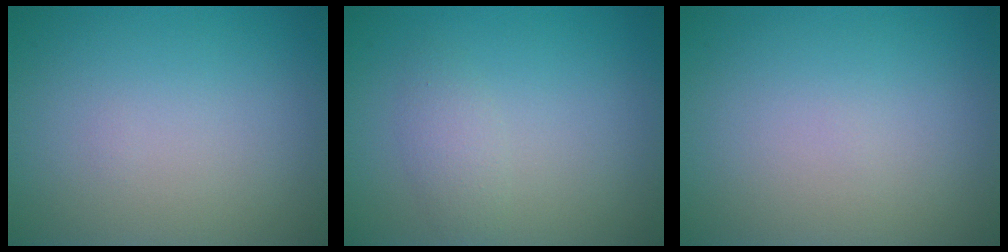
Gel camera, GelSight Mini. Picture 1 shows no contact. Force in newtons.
{"total": 1.6, "press": 1.6, "slide": 0.1}
{"total": 0.0}